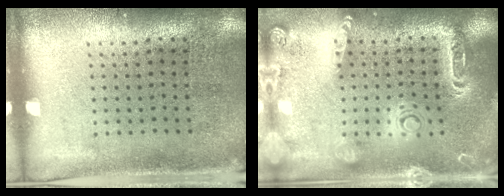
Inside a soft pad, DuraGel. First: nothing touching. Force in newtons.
{"total": 2.0, "press": 1.9, "slide": 0.5}